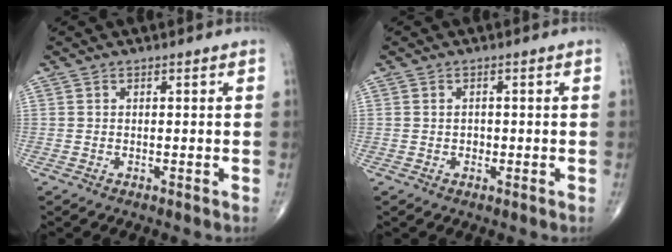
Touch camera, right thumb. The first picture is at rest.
{"total": 1.1, "force": [-0.1, 1.0, 0.6], "torque": [-0.004, 0.003, -0.002]}